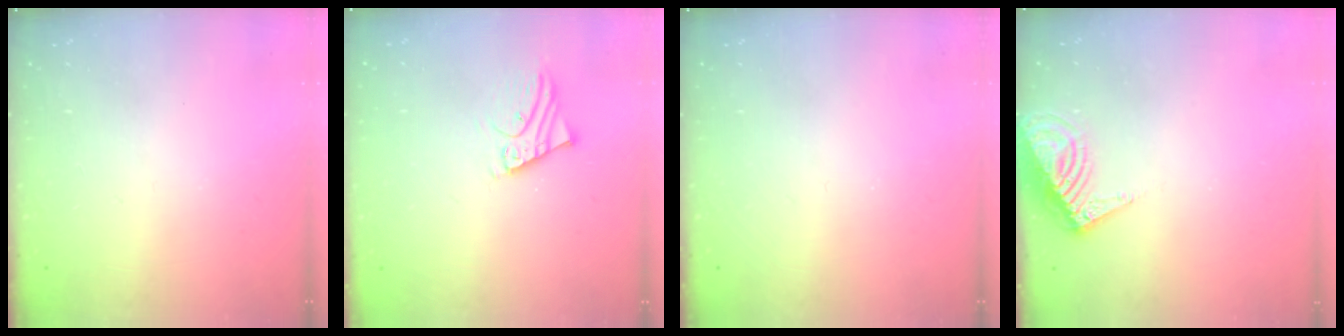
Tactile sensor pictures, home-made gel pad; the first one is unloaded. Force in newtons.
{"total": 3.5, "press": 3.5, "slide": 0.3}
{"total": 0.0}
{"total": 8.5, "press": 8.5, "slide": 0.5}